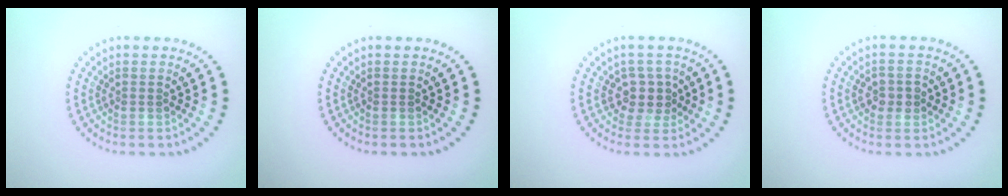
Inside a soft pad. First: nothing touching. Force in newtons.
{"total": 0.0}
{"total": 2.4, "press": 2.0, "slide": 1.4}
{"total": 1.8, "press": 1.8, "slide": 0.1}